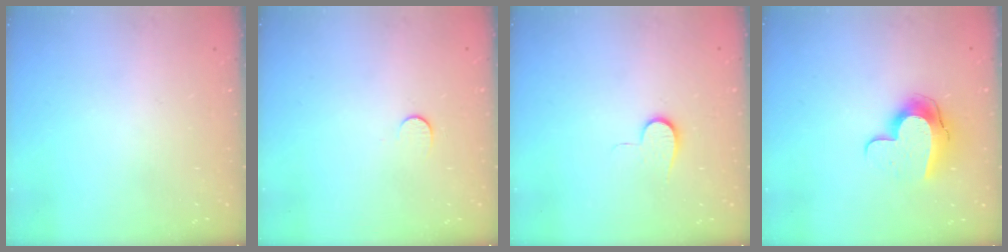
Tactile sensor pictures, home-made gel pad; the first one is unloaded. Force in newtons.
{"total": 5.2, "press": 5.2, "slide": 0.5}
{"total": 6.3, "press": 6.2, "slide": 0.8}
{"total": 11.2, "press": 11.2, "slide": 1.1}